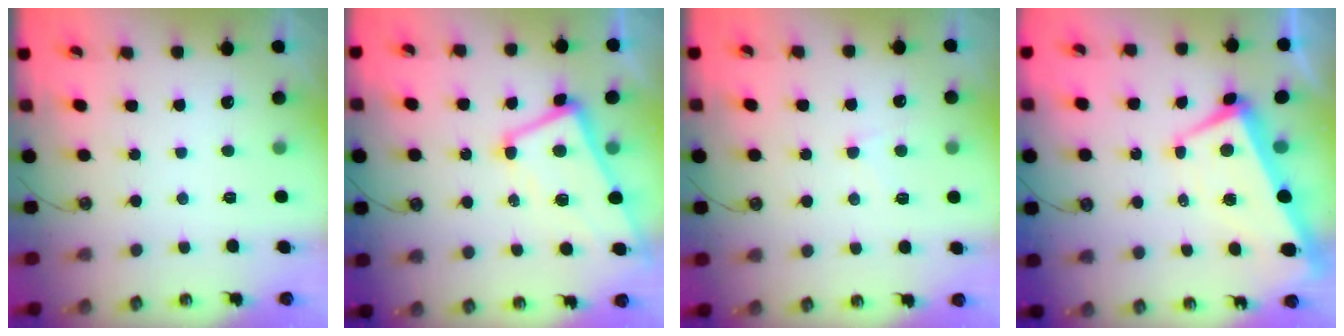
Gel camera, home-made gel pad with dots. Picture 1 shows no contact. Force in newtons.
{"total": 1.2, "press": 0.9, "slide": 0.9}
{"total": 2.4, "press": 2.3, "slide": 0.7}
{"total": 1.9, "press": 1.5, "slide": 1.2}